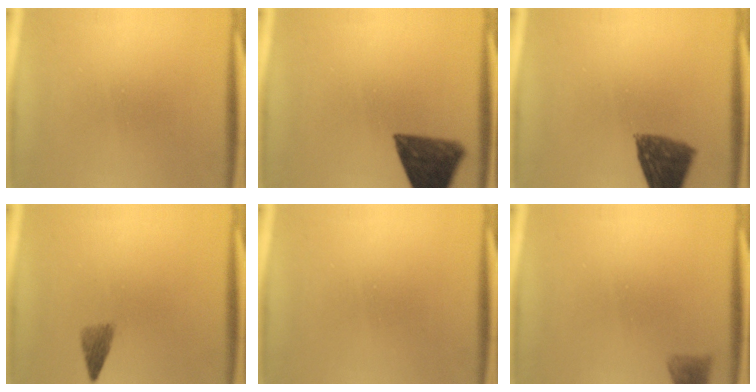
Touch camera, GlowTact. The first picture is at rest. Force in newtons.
{"total": 10.1}
{"total": 8.9}
{"total": 2.2}
{"total": 0.0}
{"total": 2.0}